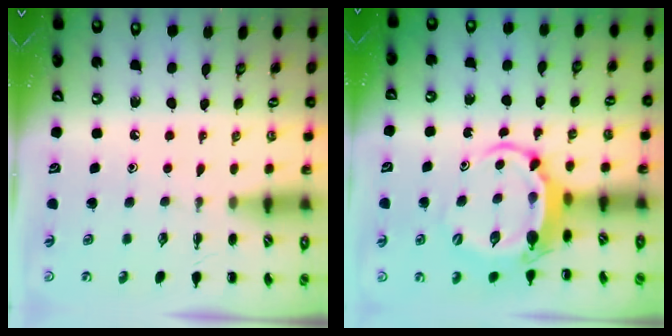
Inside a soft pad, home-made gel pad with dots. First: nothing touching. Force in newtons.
{"total": 5.9, "press": 5.8, "slide": 1.2}